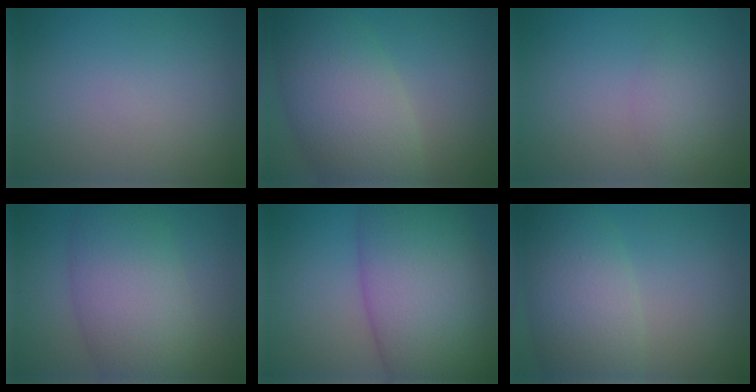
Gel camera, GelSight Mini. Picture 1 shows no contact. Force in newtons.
{"total": 8.6, "press": 8.6, "slide": 0.7}
{"total": 1.4, "press": 1.4, "slide": 0.1}
{"total": 8.0, "press": 8.0, "slide": 0.4}
{"total": 12.8, "press": 12.7, "slide": 0.5}
{"total": 7.3, "press": 7.3, "slide": 0.2}